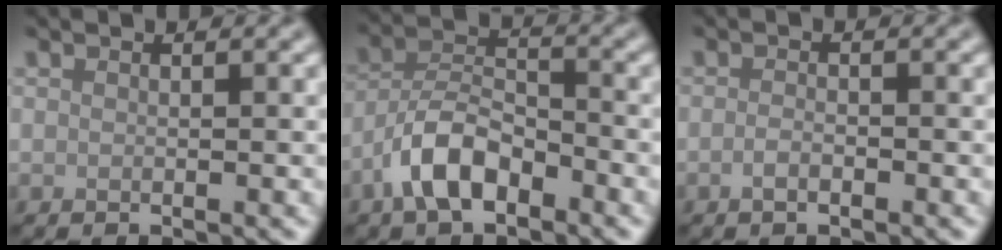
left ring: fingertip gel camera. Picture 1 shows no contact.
{"total": 5.2, "force": [-3.2, 2.4, 3.4], "torque": [-0.059, 0.012, -0.068]}
{"total": 1.0, "force": [-0.6, 0.3, 0.8], "torque": [-0.017, 0.001, -0.012]}